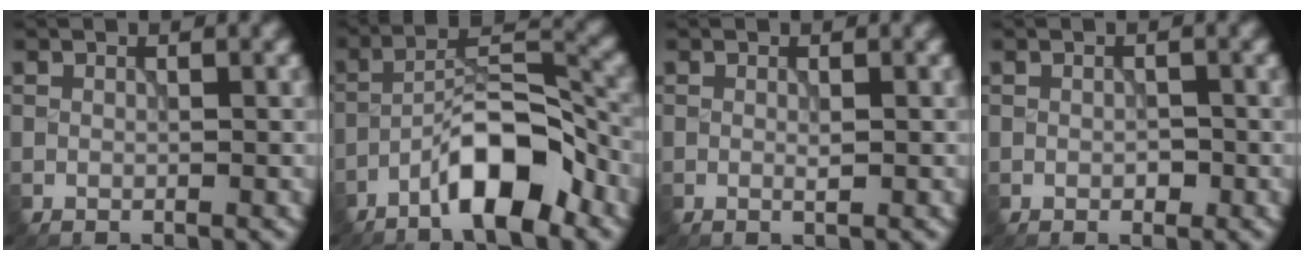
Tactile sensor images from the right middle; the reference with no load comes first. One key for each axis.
{"total": 7.5, "fx": -4.6, "fy": 2.1, "fz": 5.6, "tx": -0.089, "ty": 0.019, "tz": -0.083}
{"total": 0.7, "fx": 0.0, "fy": 0.1, "fz": 0.6, "tx": -0.012, "ty": -0.002, "tz": -0.001}
{"total": 0.9, "fx": -0.2, "fy": 0.5, "fz": 0.6, "tx": -0.009, "ty": -0.002, "tz": -0.003}